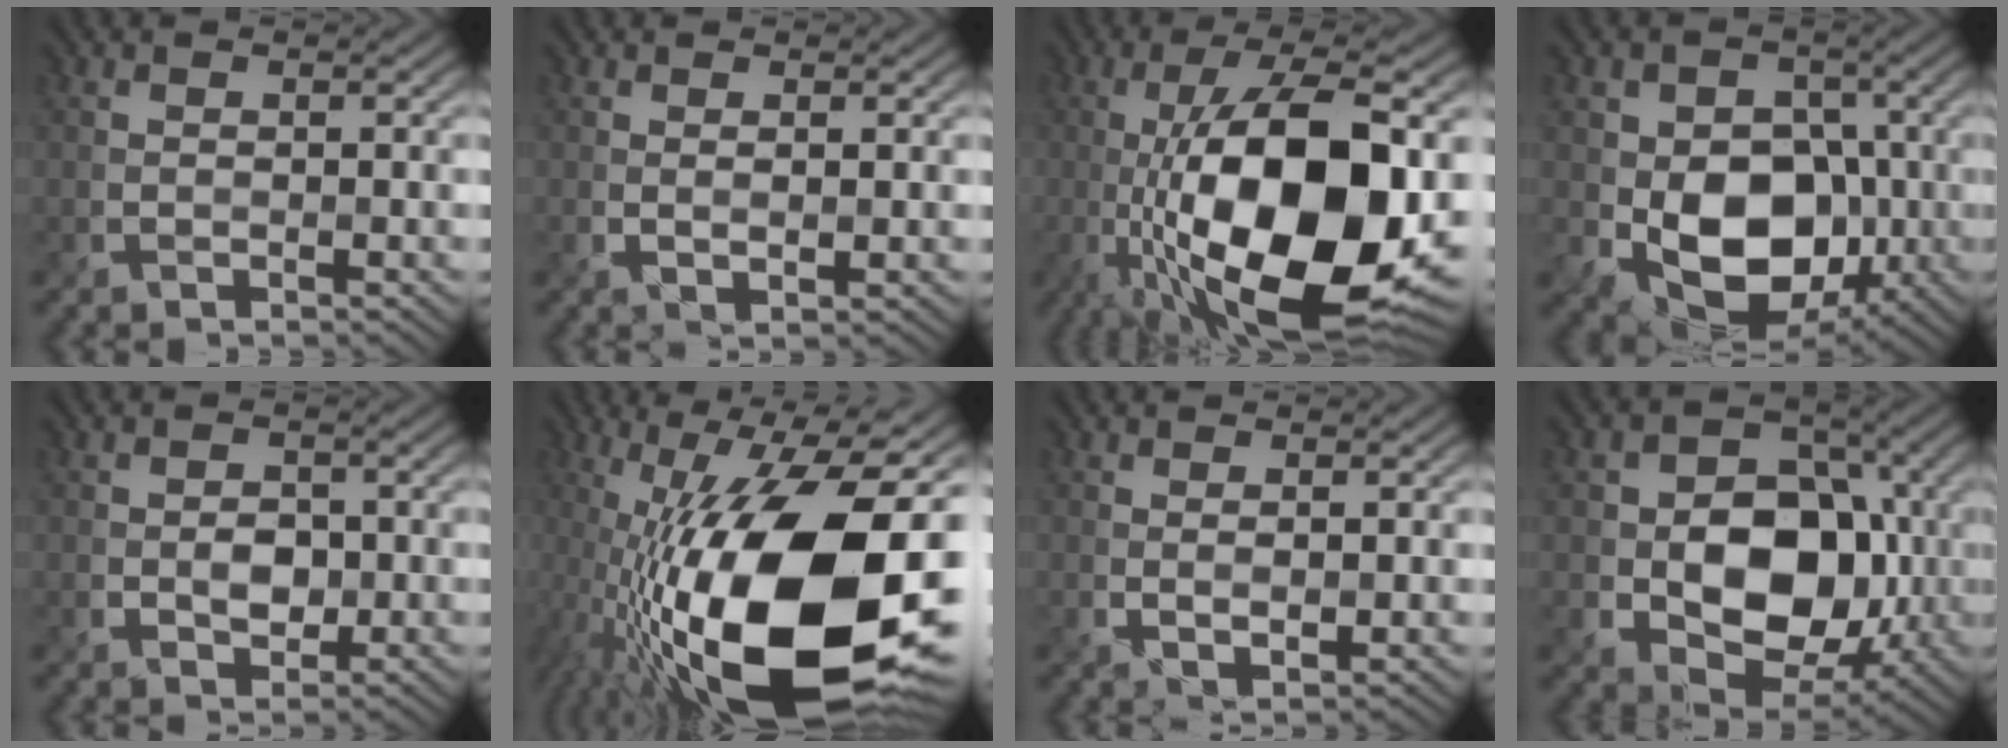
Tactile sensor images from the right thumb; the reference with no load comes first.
{"total": 1.0, "force": [0.5, 0.1, 0.9], "torque": [-0.018, 0.001, 0.007]}
{"total": 17.9, "force": [-3.5, 7.0, 16.1], "torque": [-0.277, 0.009, -0.061]}
{"total": 11.9, "force": [-1.7, 9.1, 7.4], "torque": [-0.101, -0.017, -0.039]}
{"total": 2.5, "force": [-0.3, 2.0, 1.4], "torque": [-0.025, -0.006, -0.007]}
{"total": 21.2, "force": [-5.9, 8.5, 18.5], "torque": [-0.326, -0.005, -0.101]}
{"total": 1.3, "force": [0.6, 0.3, 1.2], "torque": [-0.023, -0.002, 0.011]}
{"total": 12.2, "force": [-1.0, 9.3, 7.8], "torque": [-0.122, -0.002, -0.023]}